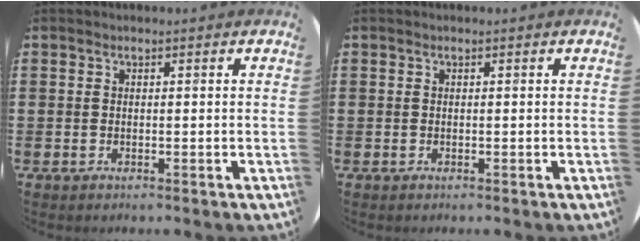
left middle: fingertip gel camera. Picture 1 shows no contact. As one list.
[{"total": 0.0}]